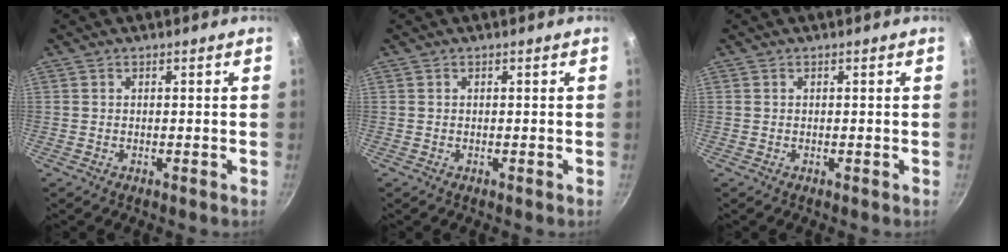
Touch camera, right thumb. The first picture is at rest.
{"total": 0.0}
{"total": 0.0}